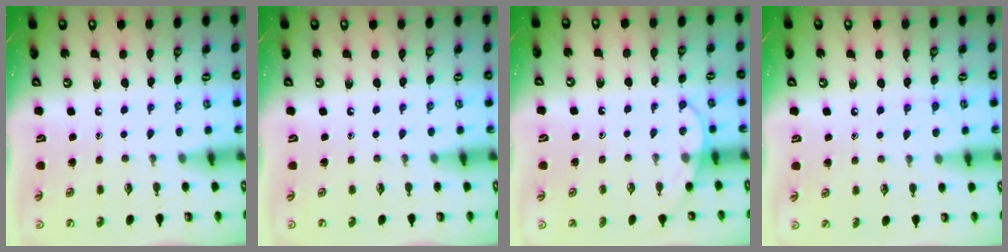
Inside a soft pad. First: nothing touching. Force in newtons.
{"total": 0.0}
{"total": 7.2, "press": 7.1, "slide": 0.7}
{"total": 6.4, "press": 6.4, "slide": 0.9}